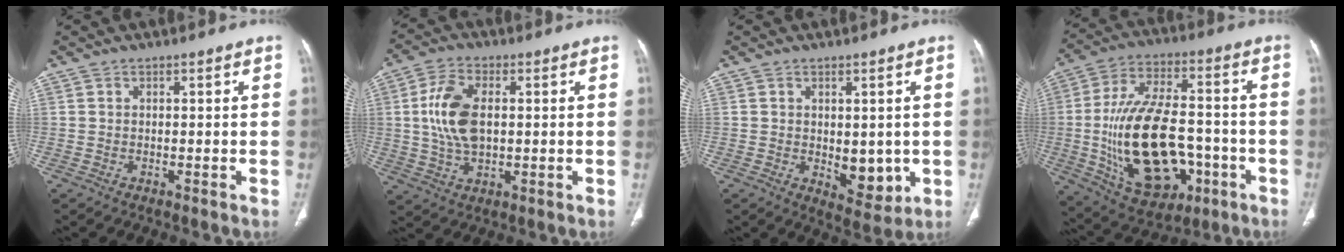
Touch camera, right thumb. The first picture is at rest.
{"total": 10.6, "force": [1.2, 6.1, 8.7], "torque": [-0.176, 0.002, 0.026]}
{"total": 7.0, "force": [-0.7, 4.2, 5.6], "torque": [-0.046, -0.015, 0.006]}
{"total": 24.2, "force": [-5.0, 13.8, 19.2], "torque": [-0.331, 0.025, -0.060]}